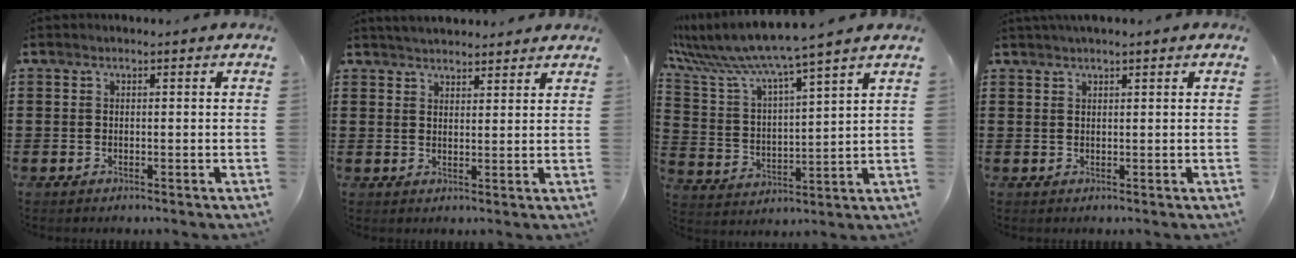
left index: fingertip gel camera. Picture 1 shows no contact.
{"total": 2.9, "force": [2.9, 0.2, 0.1], "torque": [-0.010, -0.003, 0.056]}
{"total": 7.0, "force": [6.1, -0.7, 3.2], "torque": [-0.092, -0.046, 0.098]}
{"total": 1.3, "force": [1.2, 0.0, 0.6], "torque": [-0.012, 0.001, 0.022]}